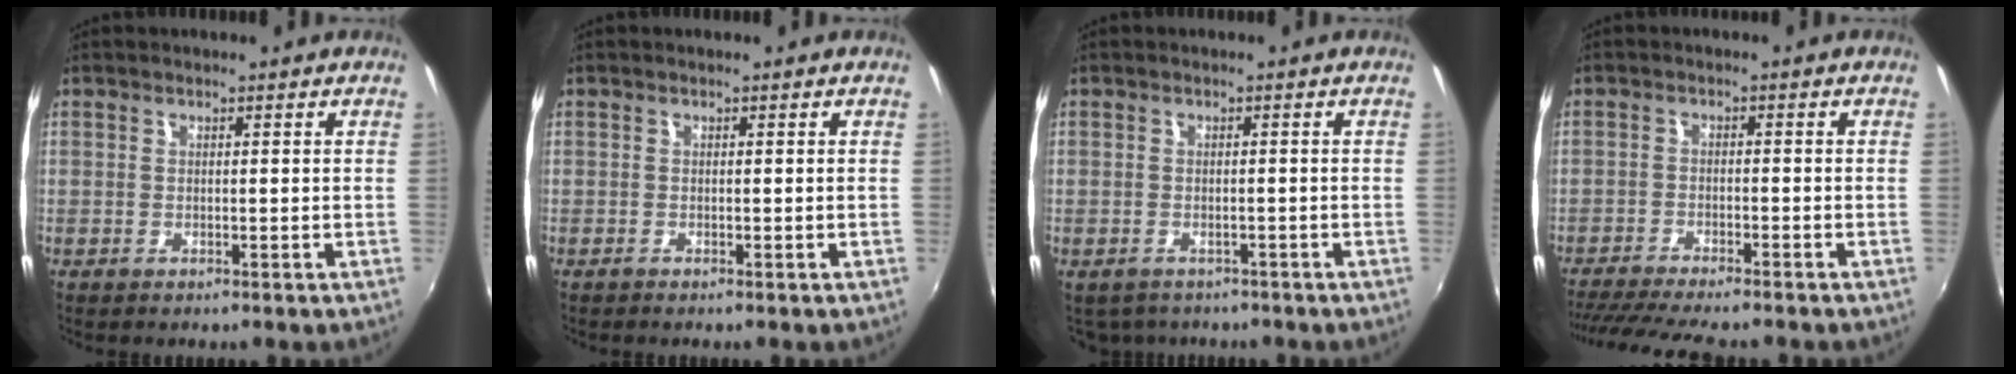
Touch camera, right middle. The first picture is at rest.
{"total": 0.0}
{"total": 4.1, "force": [-3.1, 2.4, 1.4], "torque": [-0.034, -0.016, -0.037]}
{"total": 12.7, "force": [-11.0, 2.8, 5.6], "torque": [-0.125, -0.024, -0.168]}